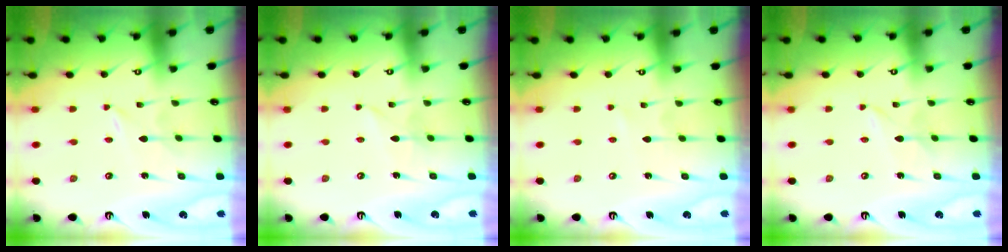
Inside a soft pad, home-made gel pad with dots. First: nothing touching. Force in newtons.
{"total": 1.6, "press": 1.5, "slide": 0.2}
{"total": 0.6, "press": 0.6, "slide": 0.1}
{"total": 2.1, "press": 2.0, "slide": 0.2}